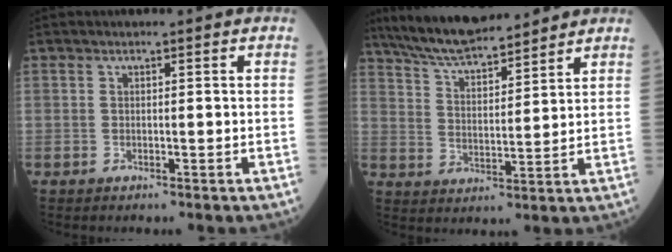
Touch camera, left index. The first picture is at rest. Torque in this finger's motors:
{"motor_torque": [1.05, -1.09, 0.14, 0.04]}